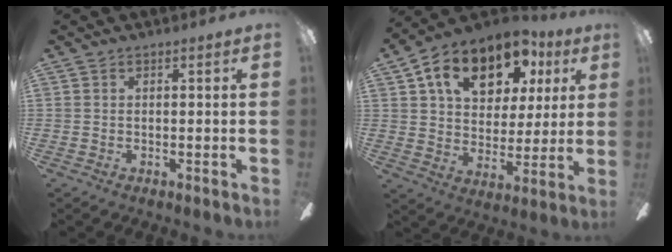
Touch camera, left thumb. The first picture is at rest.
{"total": 17.1, "force": [9.9, 10.6, 9.1], "torque": [-0.151, -0.041, 0.177]}